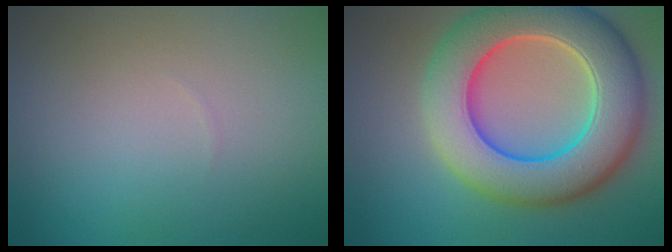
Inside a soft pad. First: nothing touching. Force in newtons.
{"total": 11.1, "press": 11.1, "slide": 0.3}